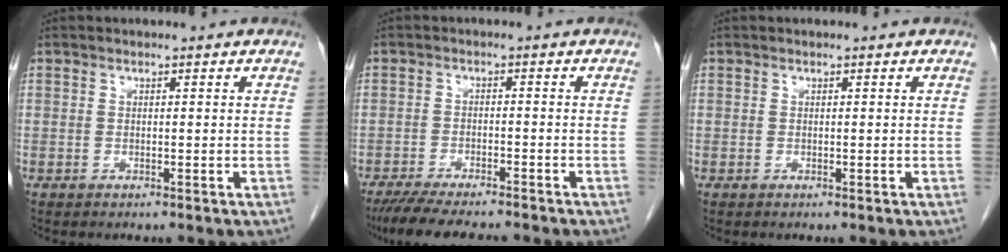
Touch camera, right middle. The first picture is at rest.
{"total": 10.4, "force": [-9.1, 1.4, 4.8], "torque": [-0.071, -0.016, -0.139]}
{"total": 0.0}